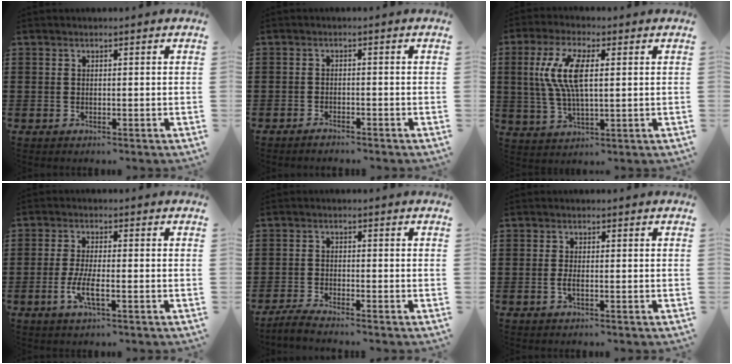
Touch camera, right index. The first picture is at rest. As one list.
[{"total": 1.2, "force": [-1.2, 0.1, 0.1], "torque": [-0.006, 0.001, -0.024]}, {"total": 9.4, "force": [1.7, 3.4, 8.6], "torque": [-0.195, 0.002, 0.020]}, {"total": 4.8, "force": [-1.7, 1.1, 4.4], "torque": [-0.092, -0.007, -0.036]}, {"total": 2.4, "force": [-2.3, -0.1, 0.6], "torque": [-0.020, 0.001, -0.048]}, {"total": 1.4, "force": [-0.5, 0.4, 1.3], "torque": [-0.031, -0.001, -0.011]}]